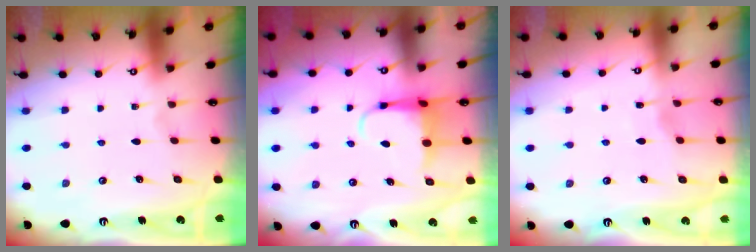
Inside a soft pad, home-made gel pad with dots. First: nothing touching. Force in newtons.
{"total": 6.1, "press": 6.0, "slide": 1.2}
{"total": 2.6, "press": 2.6, "slide": 0.3}